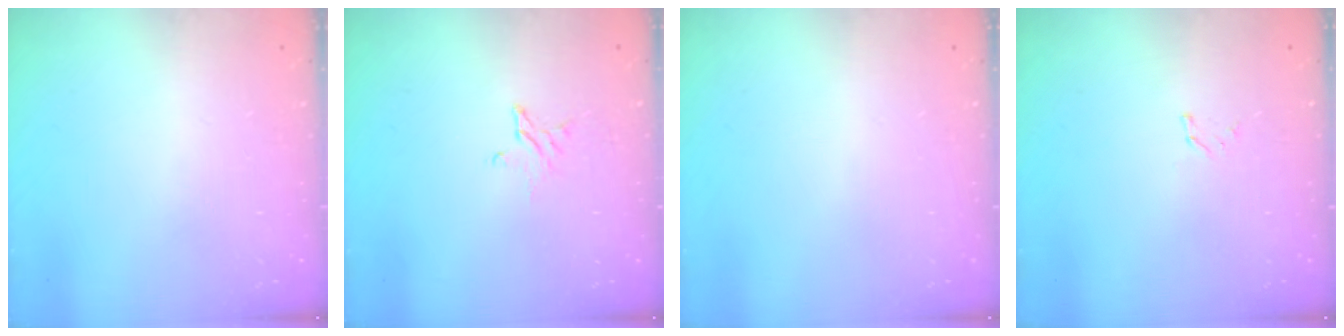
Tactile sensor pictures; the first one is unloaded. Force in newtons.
{"total": 3.1, "press": 3.0, "slide": 0.3}
{"total": 0.0}
{"total": 1.3, "press": 1.2, "slide": 0.1}